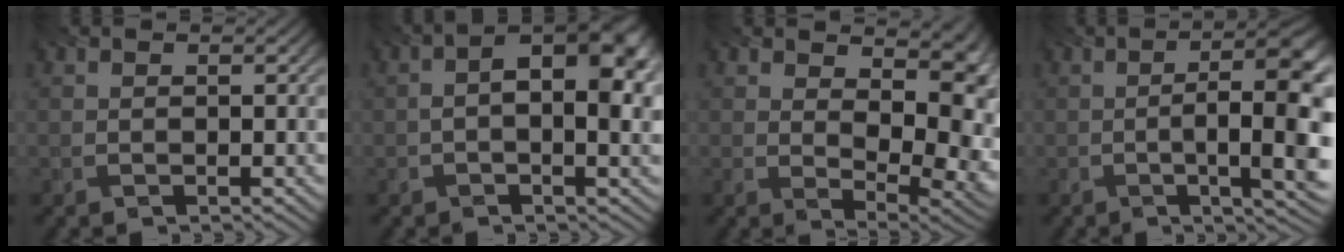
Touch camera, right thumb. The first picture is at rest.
{"total": 9.1, "force": [0.5, 4.6, 7.9], "torque": [-0.117, 0.004, 0.003]}
{"total": 11.0, "force": [2.8, 6.0, 8.8], "torque": [-0.109, -0.011, 0.060]}
{"total": 12.3, "force": [-1.5, 3.0, 11.8], "torque": [-0.143, 0.013, -0.014]}